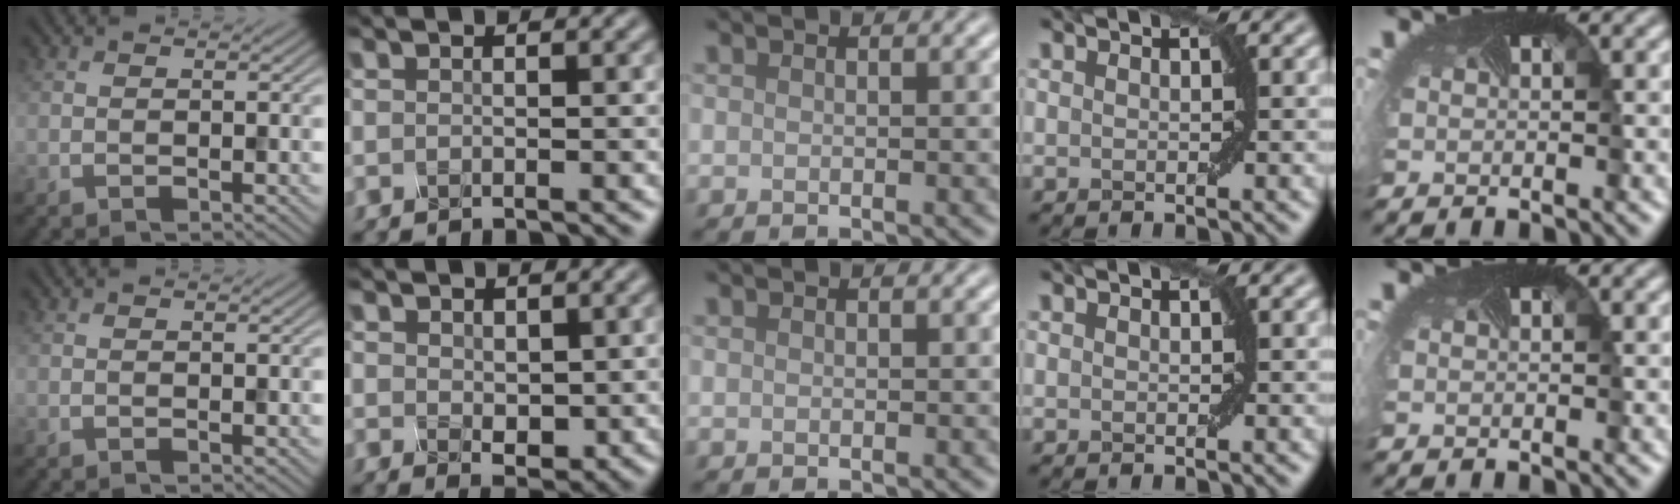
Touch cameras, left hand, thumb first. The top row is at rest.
{"index": {"total": 1.1, "force": [0.6, 0.5, 0.8], "torque": [-0.029, -0.003, 0.034]}}